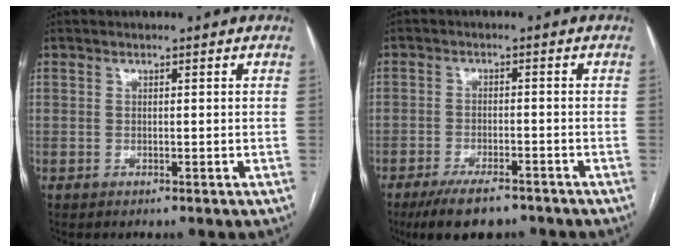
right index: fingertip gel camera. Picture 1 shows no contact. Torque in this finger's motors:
{"motor_torque": [0.31, -0.40, -0.05, -0.02]}